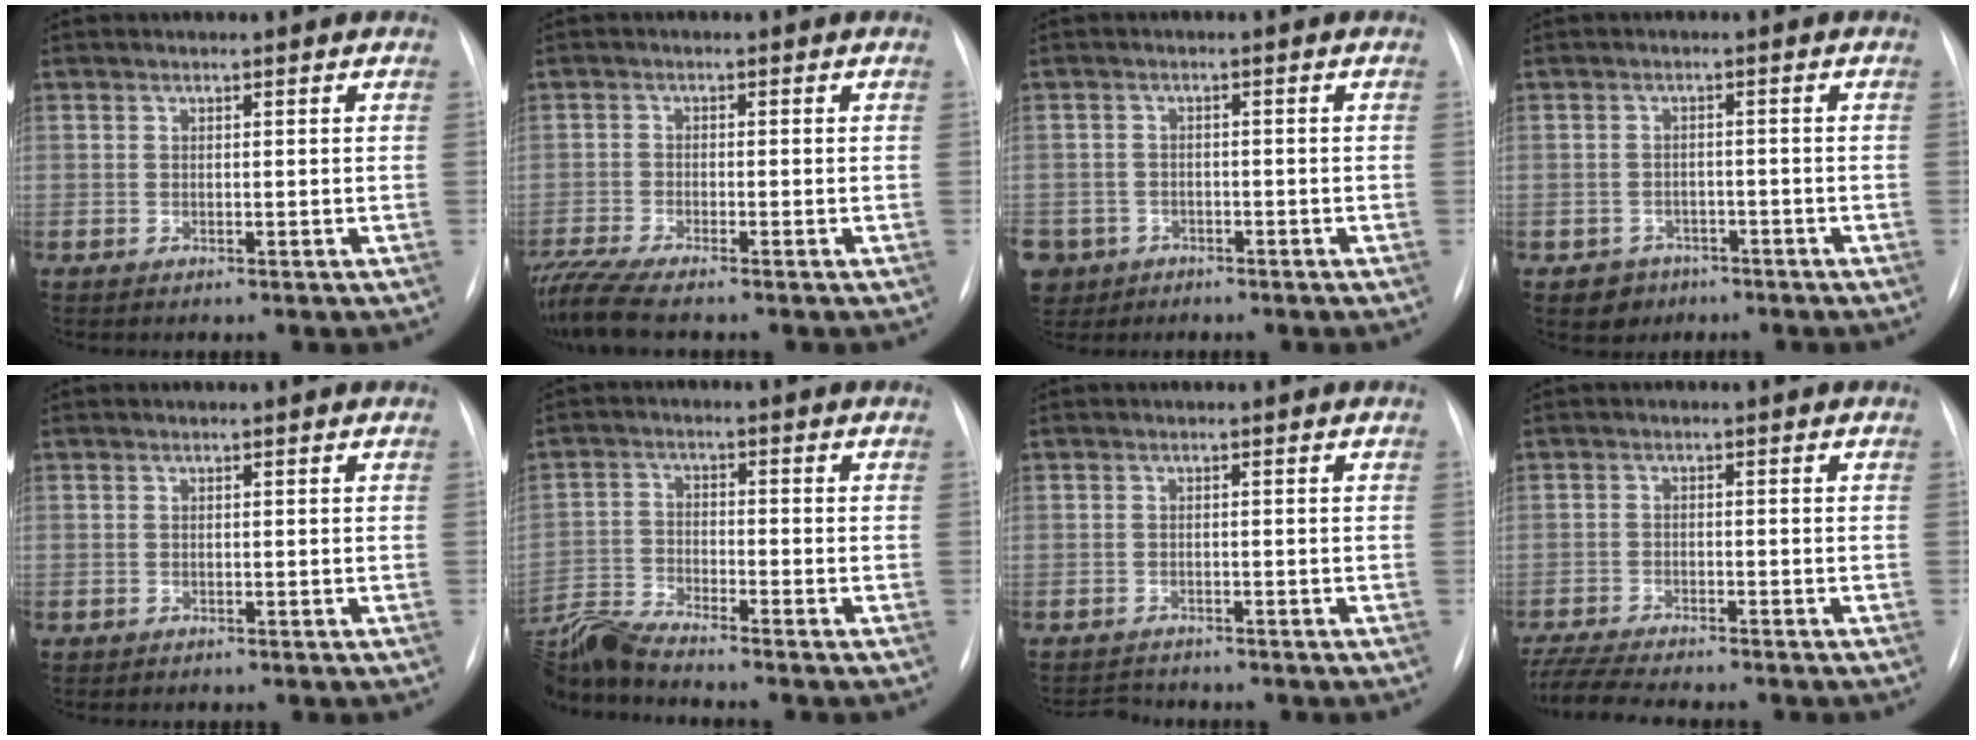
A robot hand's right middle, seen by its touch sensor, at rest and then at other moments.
{"total": 6.5, "force": [-5.7, -0.5, 3.1], "torque": [-0.064, -0.017, -0.105]}
{"total": 8.5, "force": [-4.5, 7.0, 1.7], "torque": [-0.061, 0.003, -0.074]}
{"total": 3.4, "force": [-2.1, 2.7, 0.0], "torque": [0.001, 0.011, -0.028]}
{"total": 0.0}
{"total": 8.4, "force": [-8.0, -1.3, 2.3], "torque": [-0.054, -0.012, -0.158]}
{"total": 2.0, "force": [-1.9, 0.5, -0.5], "torque": [0.006, -0.008, -0.030]}
{"total": 9.8, "force": [-8.8, 0.8, 4.3], "torque": [-0.074, -0.016, -0.141]}